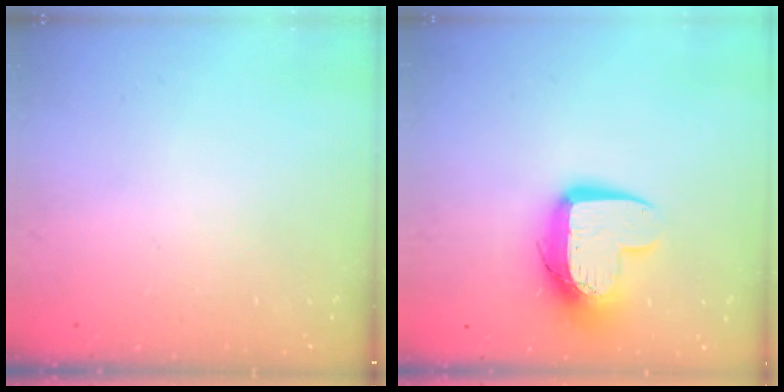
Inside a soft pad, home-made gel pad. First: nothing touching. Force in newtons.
{"total": 12.3, "press": 12.3, "slide": 0.9}